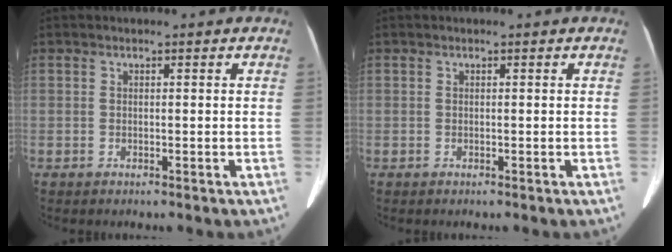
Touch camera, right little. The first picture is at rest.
{"total": 0.0}